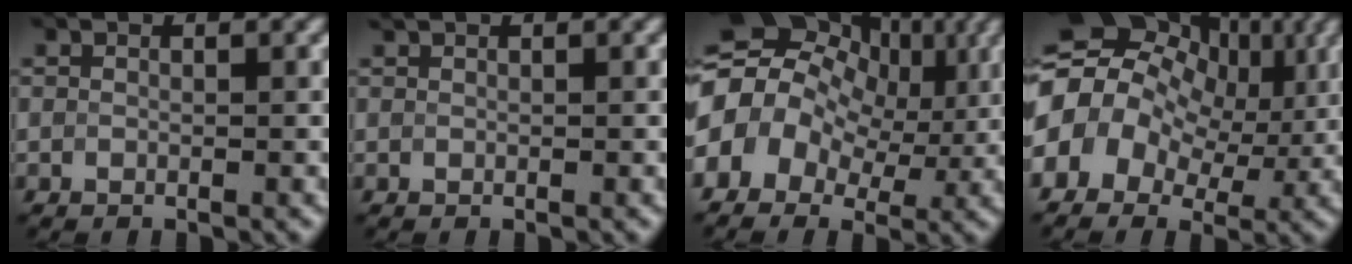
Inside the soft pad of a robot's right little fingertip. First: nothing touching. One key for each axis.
{"total": 0.0}
{"total": 13.7, "fx": 1.7, "fy": 10.7, "fz": 8.4, "tx": -0.145, "ty": 0.025, "tz": 0.012}
{"total": 15.3, "fx": 2.1, "fy": 12.1, "fz": 9.2, "tx": -0.165, "ty": 0.027, "tz": 0.020}